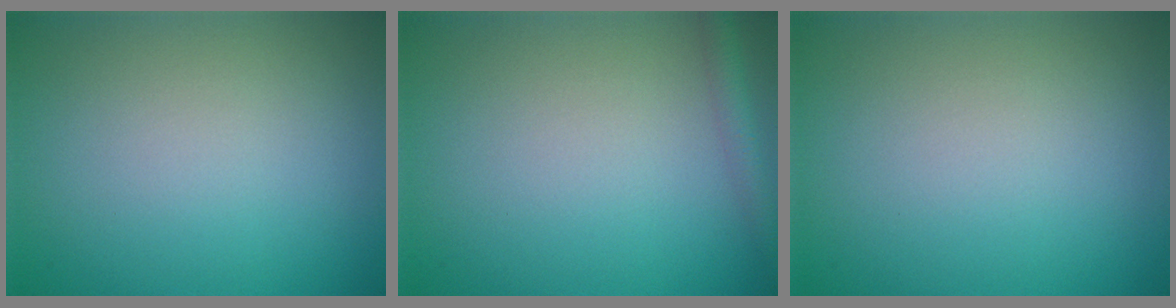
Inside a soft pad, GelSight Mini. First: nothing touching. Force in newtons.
{"total": 1.9, "press": 1.9, "slide": 0.1}
{"total": 0.0}